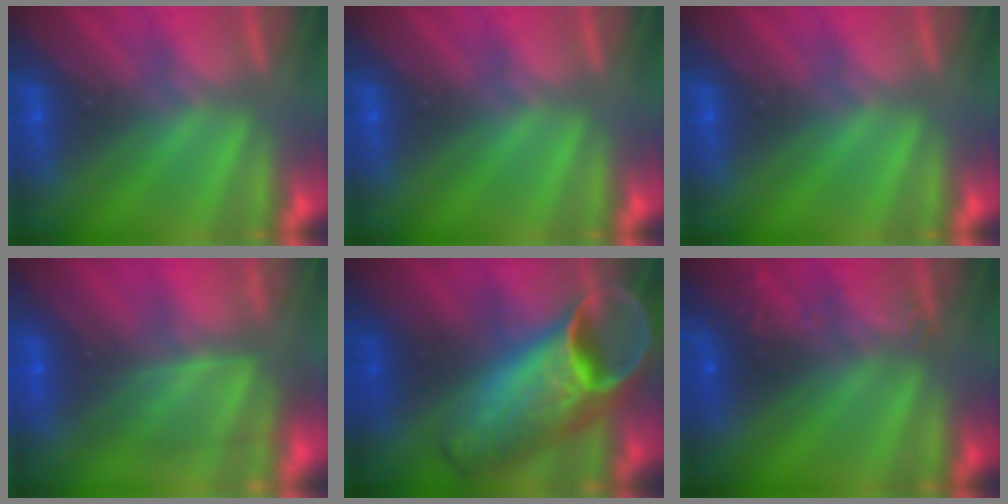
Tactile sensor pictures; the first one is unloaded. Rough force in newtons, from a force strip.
{"total": 0.0}
{"total": 0.0}
{"total": 7.4}
{"total": 9.5}
{"total": 2.4}